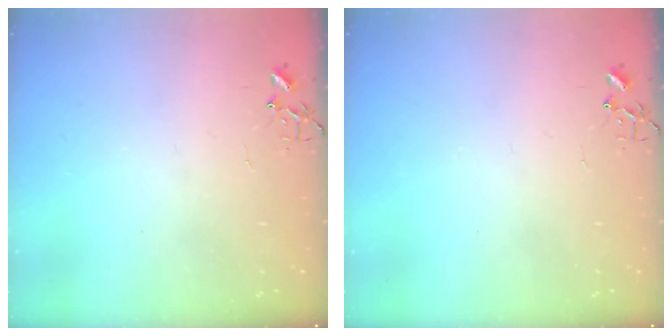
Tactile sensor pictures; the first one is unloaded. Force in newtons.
{"total": 0.0}